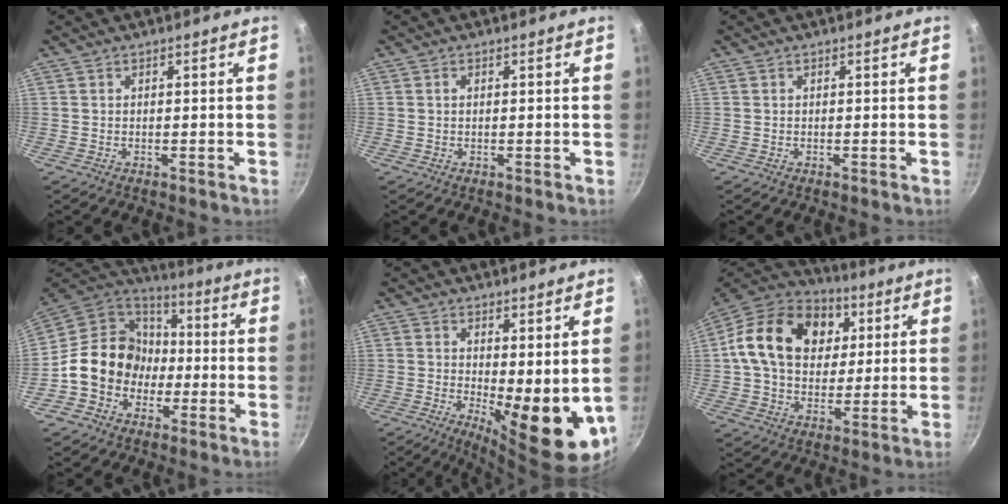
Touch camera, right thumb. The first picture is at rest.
{"total": 0.7, "force": [0.2, 0.4, 0.5], "torque": [-0.009, 0.003, 0.003]}
{"total": 0.0}
{"total": 16.0, "force": [-3.2, 13.7, 7.6], "torque": [-0.082, 0.054, -0.067]}
{"total": 12.5, "force": [0.6, 4.5, 11.6], "torque": [-0.135, -0.028, 0.020]}
{"total": 22.0, "force": [5.5, 16.2, 13.9], "torque": [-0.219, 0.011, 0.083]}